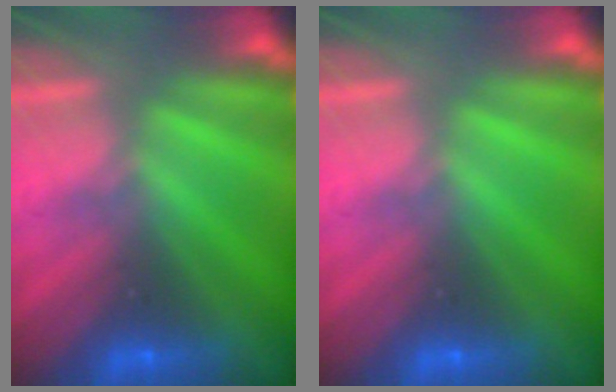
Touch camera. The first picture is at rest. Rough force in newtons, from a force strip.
{"total": 0.0}